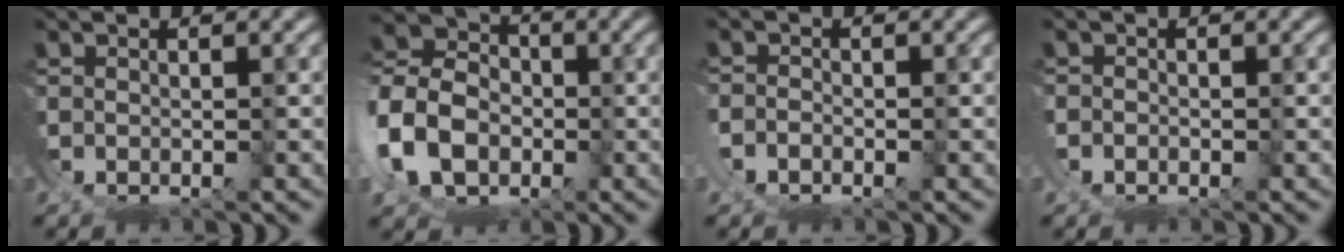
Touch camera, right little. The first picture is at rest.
{"total": 8.1, "force": [1.8, 7.0, 3.6], "torque": [-0.099, -0.009, 0.025]}
{"total": 2.5, "force": [-1.6, 1.9, 0.0], "torque": [-0.009, -0.015, -0.025]}
{"total": 1.1, "force": [-0.6, 0.8, -0.3], "torque": [0.003, -0.008, -0.010]}